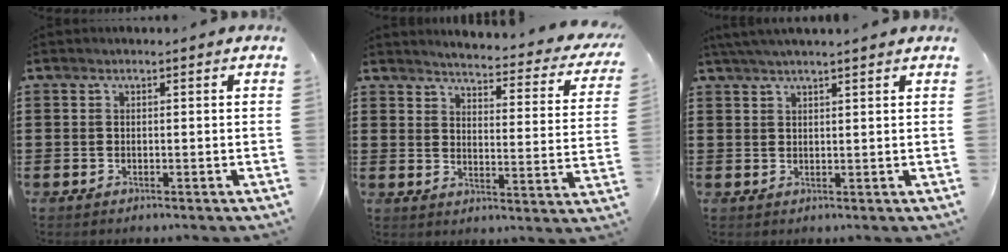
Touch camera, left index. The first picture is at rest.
{"total": 3.6, "force": [3.3, -0.3, 1.3], "torque": [-0.037, -0.037, 0.047]}
{"total": 2.3, "force": [2.0, -0.2, 1.2], "torque": [-0.026, 0.003, 0.038]}